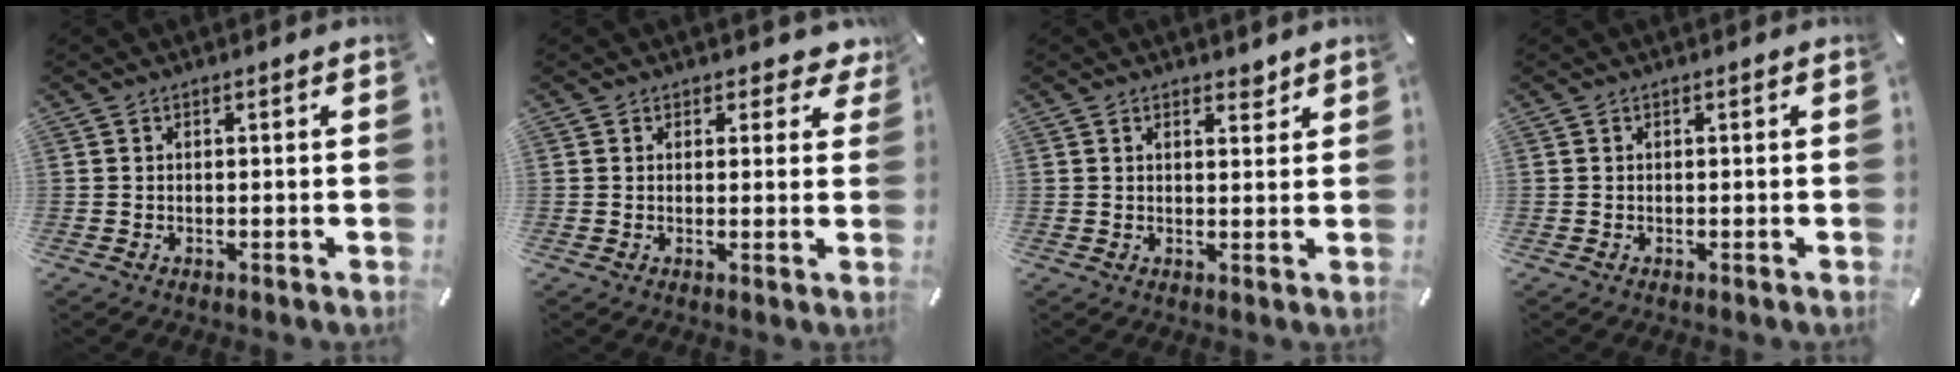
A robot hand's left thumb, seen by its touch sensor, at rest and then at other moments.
{"total": 2.6, "force": [1.6, 1.8, 1.1], "torque": [-0.002, -0.003, 0.024]}
{"total": 2.7, "force": [2.1, 1.2, 1.2], "torque": [-0.010, -0.010, 0.034]}
{"total": 0.0}